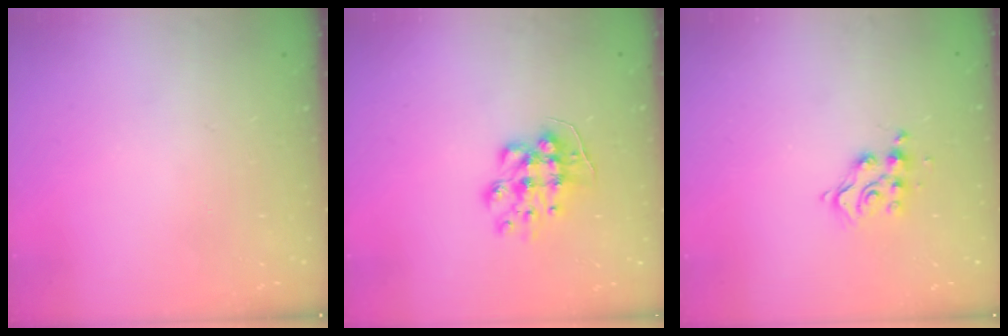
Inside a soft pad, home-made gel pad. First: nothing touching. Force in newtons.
{"total": 8.8, "press": 8.7, "slide": 0.6}
{"total": 8.0, "press": 8.0, "slide": 0.5}